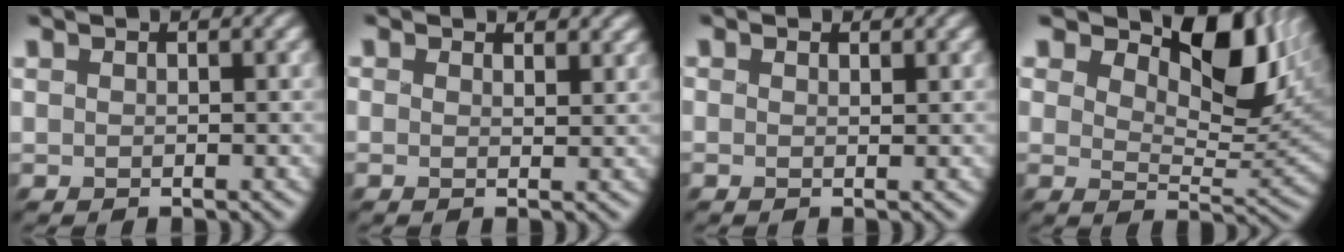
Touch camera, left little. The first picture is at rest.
{"total": 2.1, "force": [1.8, 0.8, 0.8], "torque": [-0.021, -0.002, 0.023]}
{"total": 0.0}
{"total": 10.0, "force": [5.7, 4.9, 6.6], "torque": [-0.104, -0.001, 0.085]}